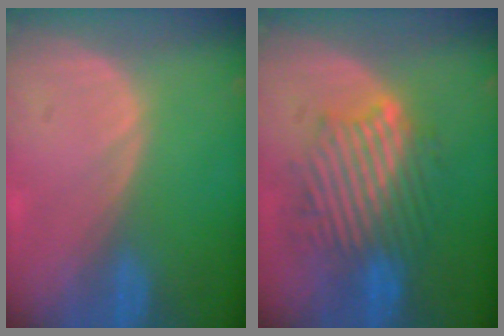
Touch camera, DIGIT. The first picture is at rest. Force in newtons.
{"total": 9.3, "press": 9.3, "slide": 0.9}